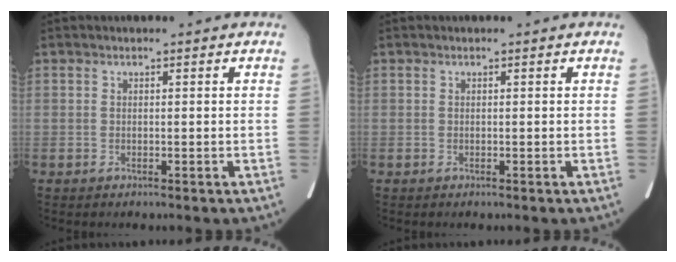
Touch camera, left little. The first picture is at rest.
{"total": 0.0}